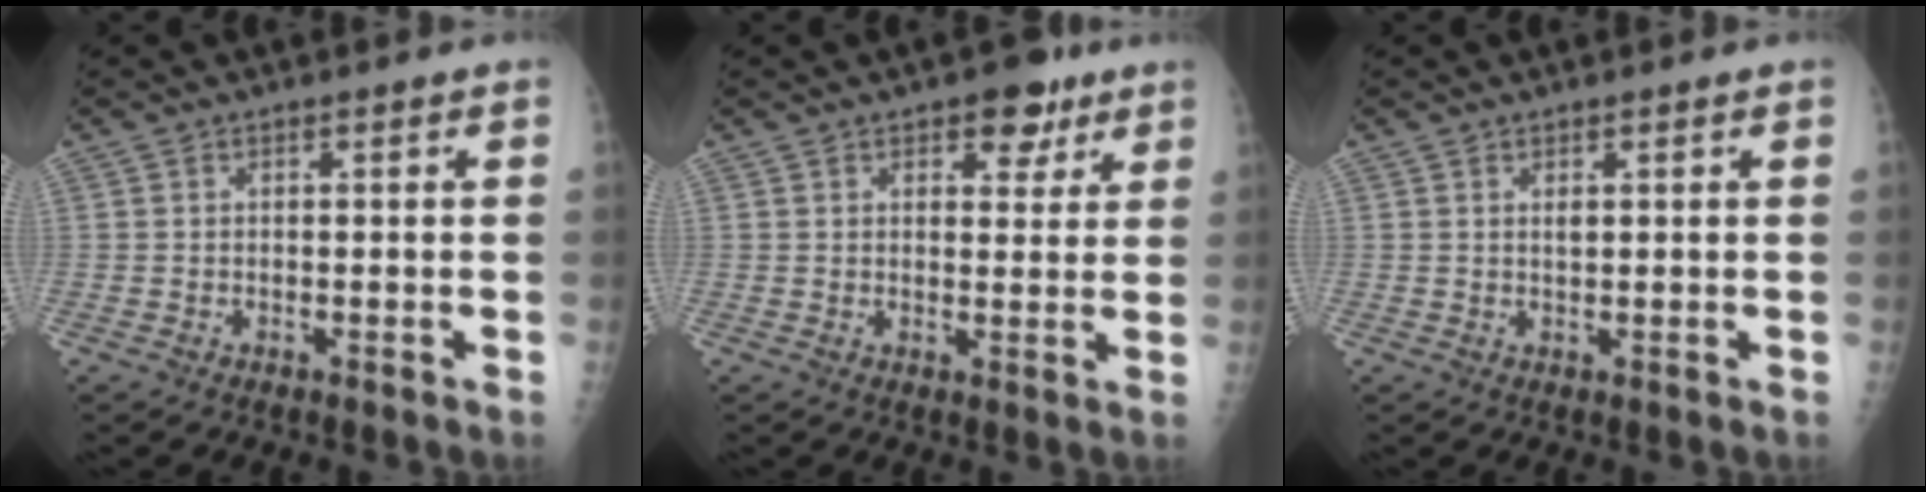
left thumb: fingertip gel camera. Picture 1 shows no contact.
{"total": 5.9, "force": [3.6, 3.4, 3.4], "torque": [-0.013, -0.014, 0.045]}
{"total": 0.8, "force": [0.4, 0.4, 0.6], "torque": [-0.009, -0.004, 0.009]}